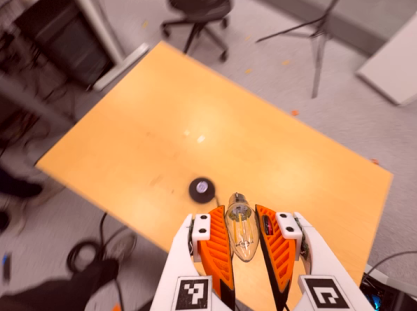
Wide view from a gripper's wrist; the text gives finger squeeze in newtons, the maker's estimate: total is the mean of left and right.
{"total": 13.1, "left": 13.4, "right": 12.8}